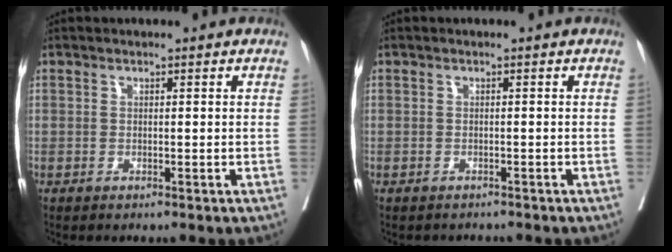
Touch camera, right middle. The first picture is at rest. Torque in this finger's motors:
{"motor_torque": [-0.20, -0.05, 0.00, 0.00]}